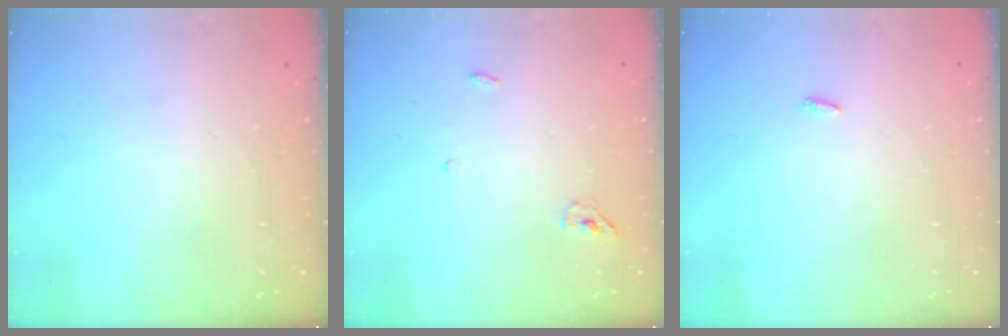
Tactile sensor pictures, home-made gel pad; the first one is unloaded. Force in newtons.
{"total": 3.7, "press": 3.5, "slide": 1.1}
{"total": 2.1, "press": 1.9, "slide": 0.7}